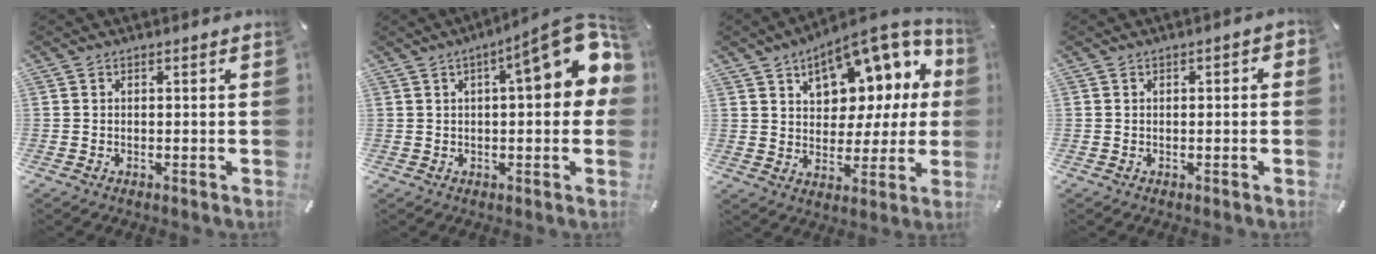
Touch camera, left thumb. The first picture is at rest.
{"total": 17.3, "force": [6.0, 5.2, 15.4], "torque": [-0.186, -0.043, 0.085]}
{"total": 15.0, "force": [8.0, 9.2, 8.8], "torque": [-0.120, -0.054, 0.137]}
{"total": 1.8, "force": [-0.4, 0.8, 1.5], "torque": [-0.025, 0.004, -0.008]}